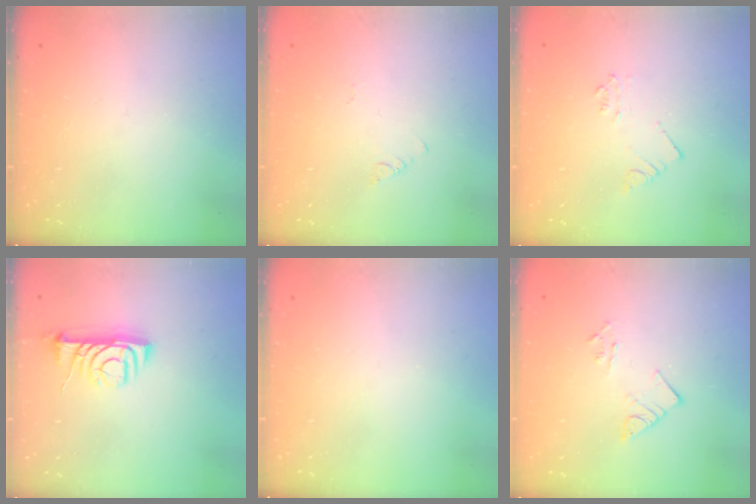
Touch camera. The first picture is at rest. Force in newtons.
{"total": 1.9, "press": 1.9, "slide": 0.4}
{"total": 2.5, "press": 2.5, "slide": 0.2}
{"total": 8.2, "press": 8.2, "slide": 0.6}
{"total": 0.0}
{"total": 5.5, "press": 5.5, "slide": 0.4}